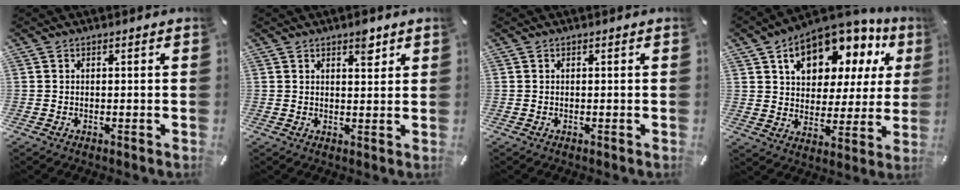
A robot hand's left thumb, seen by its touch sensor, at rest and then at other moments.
{"total": 3.8, "force": [2.5, 1.8, 2.3], "torque": [-0.009, -0.016, 0.035]}
{"total": 0.0}
{"total": 14.2, "force": [8.3, 9.1, 7.1], "torque": [-0.113, -0.055, 0.146]}